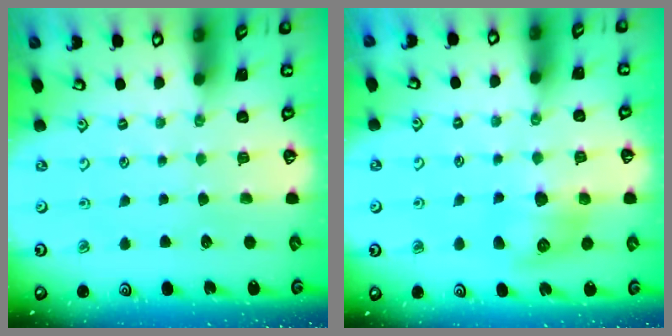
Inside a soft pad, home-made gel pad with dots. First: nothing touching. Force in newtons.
{"total": 9.8, "press": 9.8, "slide": 0.4}